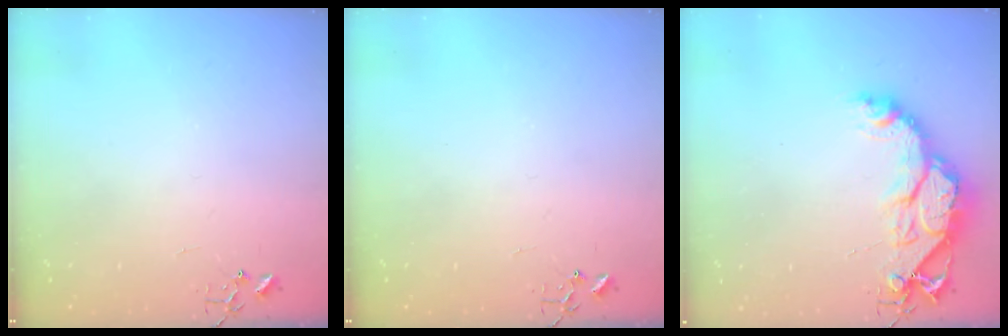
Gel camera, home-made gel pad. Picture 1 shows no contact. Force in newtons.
{"total": 0.0}
{"total": 15.9, "press": 15.9, "slide": 1.7}